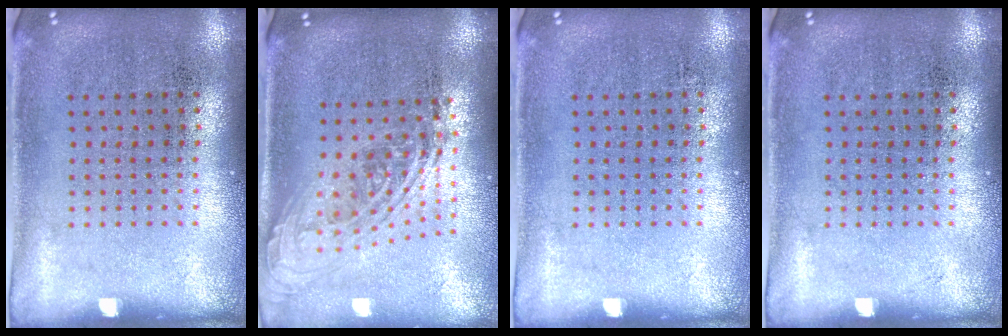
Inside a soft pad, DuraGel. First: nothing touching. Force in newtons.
{"total": 2.2, "press": 1.6, "slide": 1.5}
{"total": 0.0}
{"total": 0.0}